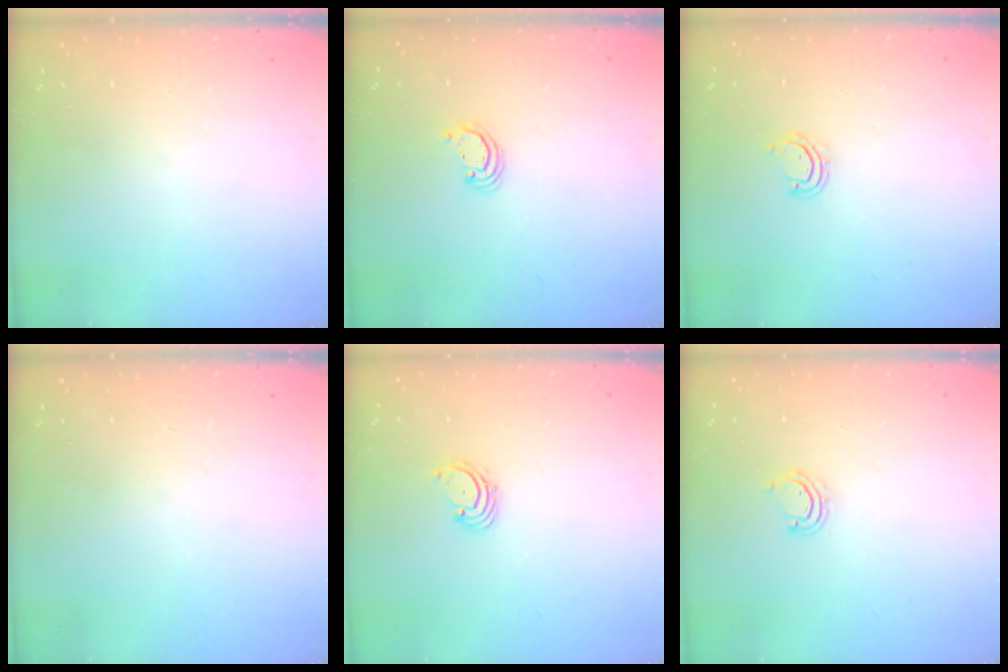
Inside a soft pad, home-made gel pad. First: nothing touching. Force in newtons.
{"total": 2.3, "press": 2.3, "slide": 0.3}
{"total": 3.7, "press": 3.6, "slide": 0.3}
{"total": 0.0}
{"total": 1.6, "press": 1.6, "slide": 0.2}
{"total": 2.7, "press": 2.7, "slide": 0.2}